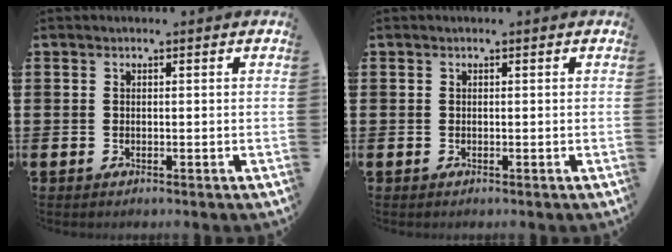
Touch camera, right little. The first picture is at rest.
{"total": 0.0}